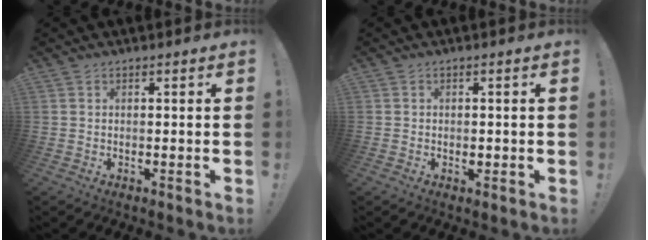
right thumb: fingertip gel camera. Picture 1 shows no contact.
{"total": 1.1, "force": [-0.2, 1.0, 0.4], "torque": [0.003, 0.000, -0.005]}